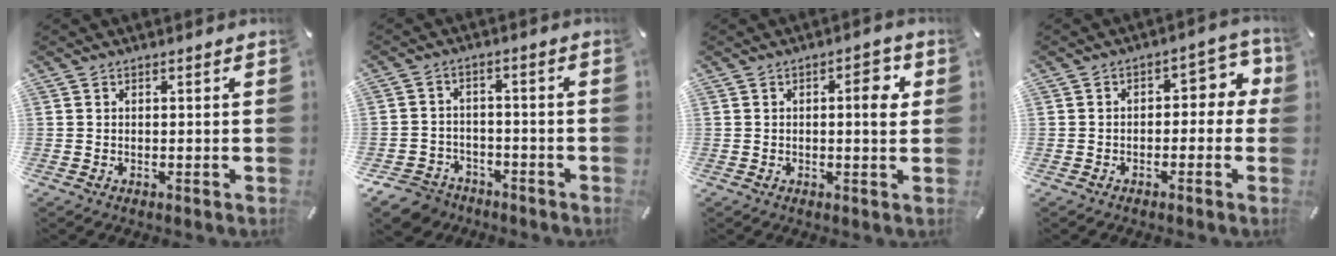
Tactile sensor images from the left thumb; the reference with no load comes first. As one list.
[{"total": 5.9, "force": [-4.1, 4.0, 1.3], "torque": [-0.035, 0.022, -0.082]}, {"total": 5.3, "force": [1.1, 1.8, 4.9], "torque": [-0.056, -0.007, 0.007]}, {"total": 6.3, "force": [0.1, 4.0, 4.9], "torque": [-0.063, -0.005, -0.008]}]